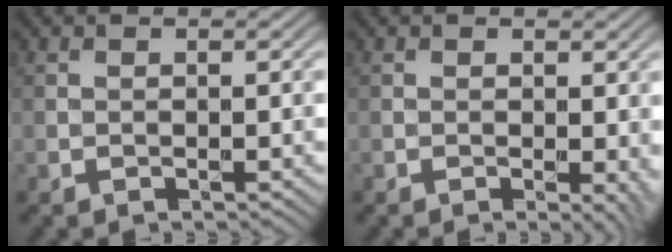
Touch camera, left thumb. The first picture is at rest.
{"total": 2.2, "force": [-0.1, 0.7, 2.1], "torque": [-0.026, -0.006, -0.002]}